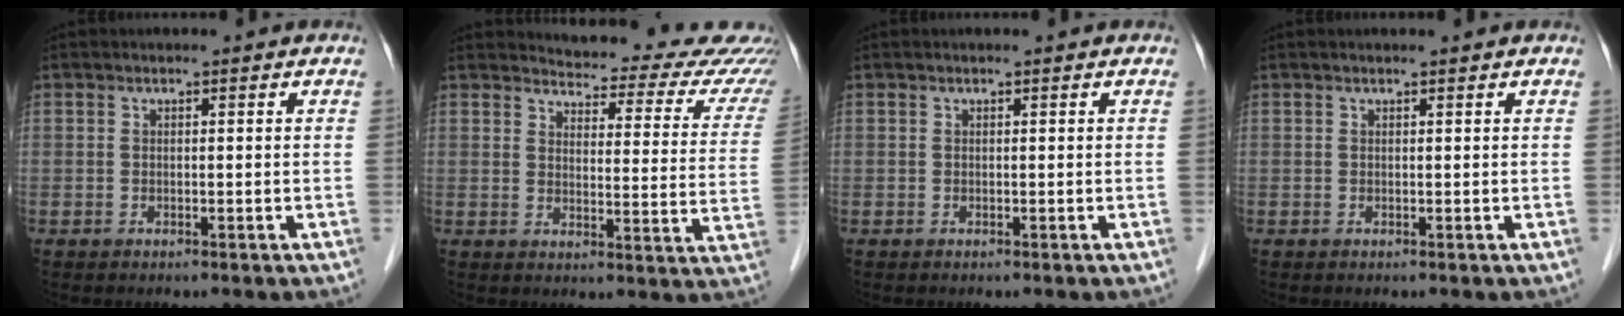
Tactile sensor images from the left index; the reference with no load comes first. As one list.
[{"total": 18.4, "force": [17.8, 3.4, 3.0], "torque": [-0.005, -0.086, 0.173]}, {"total": 0.0}, {"total": 0.9, "force": [0.8, 0.0, 0.3], "torque": [-0.007, 0.007, 0.013]}]